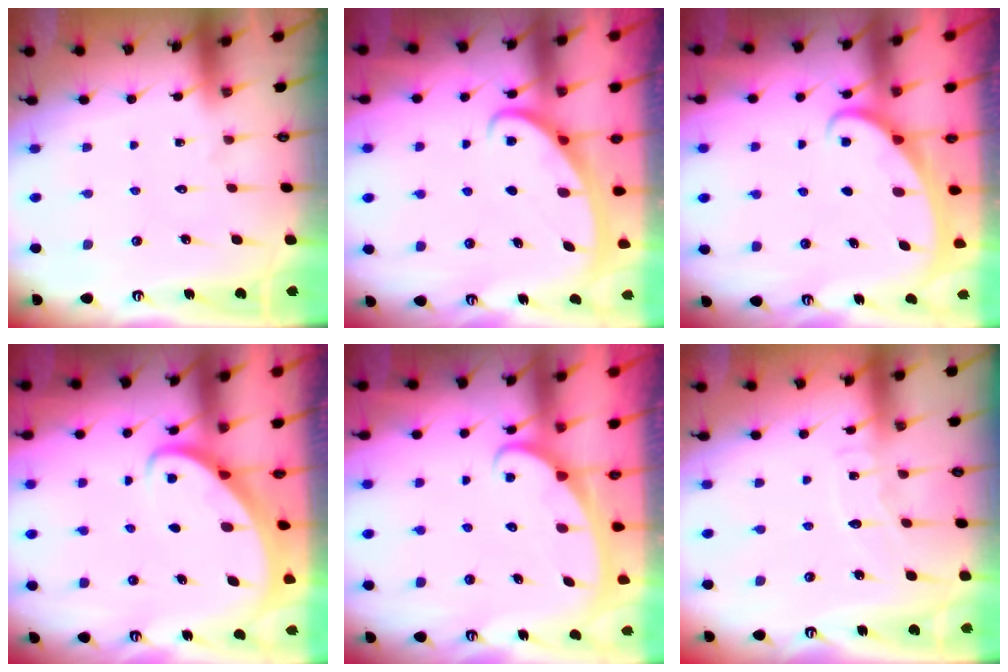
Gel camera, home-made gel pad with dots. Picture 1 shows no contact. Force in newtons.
{"total": 2.6, "press": 2.5, "slide": 0.4}
{"total": 2.3, "press": 2.3, "slide": 0.4}
{"total": 2.8, "press": 2.7, "slide": 0.3}
{"total": 2.3, "press": 2.3, "slide": 0.4}
{"total": 5.7, "press": 5.7, "slide": 0.6}